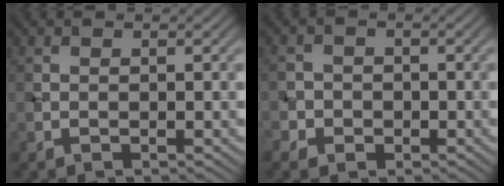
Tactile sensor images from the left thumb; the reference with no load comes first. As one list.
[{"total": 2.7, "force": [-1.0, 2.5, 0.4], "torque": [0.002, 0.005, -0.032]}]